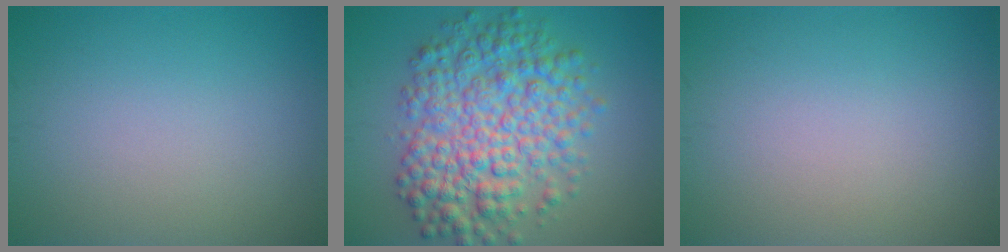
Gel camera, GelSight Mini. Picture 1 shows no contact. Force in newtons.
{"total": 8.6, "press": 8.6, "slide": 0.1}
{"total": 0.0}